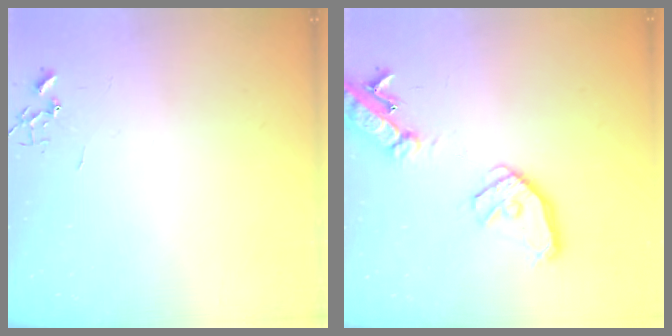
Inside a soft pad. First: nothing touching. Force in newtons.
{"total": 18.8, "press": 18.6, "slide": 3.0}